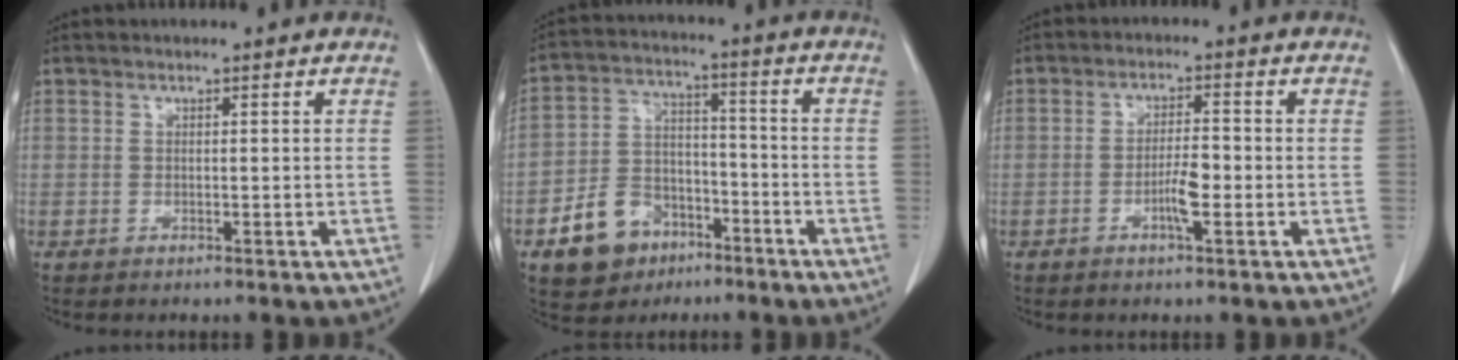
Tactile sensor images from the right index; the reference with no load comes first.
{"total": 10.5, "force": [-5.7, 7.5, 4.5], "torque": [-0.094, 0.023, -0.093]}
{"total": 4.0, "force": [-1.4, 0.6, 3.7], "torque": [-0.068, 0.000, -0.025]}